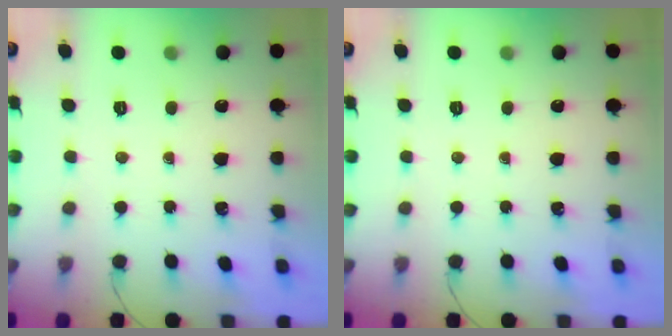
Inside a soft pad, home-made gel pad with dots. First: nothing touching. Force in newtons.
{"total": 0.0}